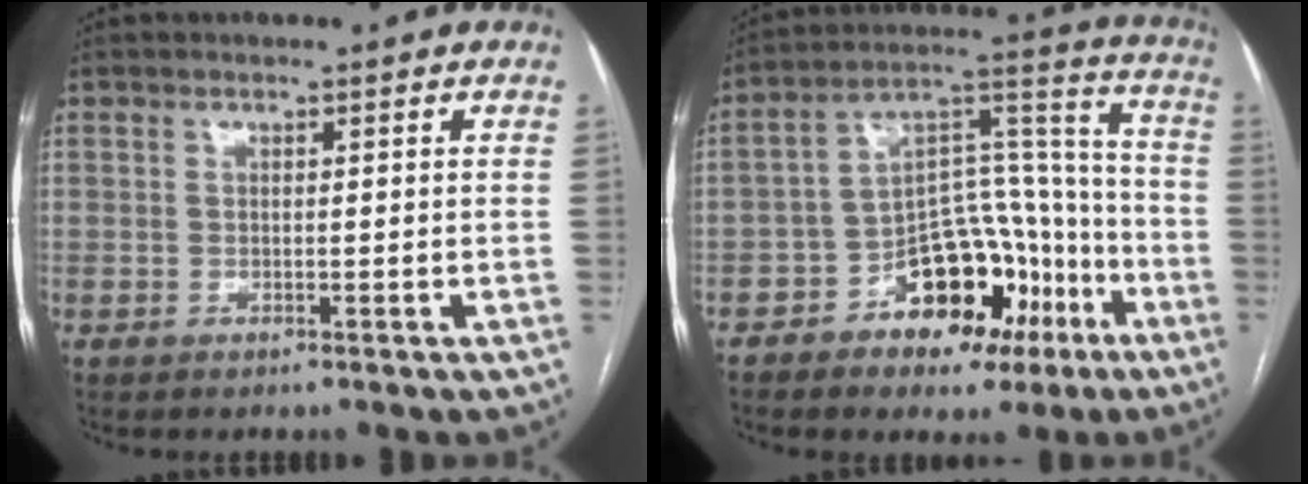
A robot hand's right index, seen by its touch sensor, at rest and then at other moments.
{"total": 15.7, "force": [-7.8, 8.9, 10.3], "torque": [-0.150, 0.038, -0.114]}